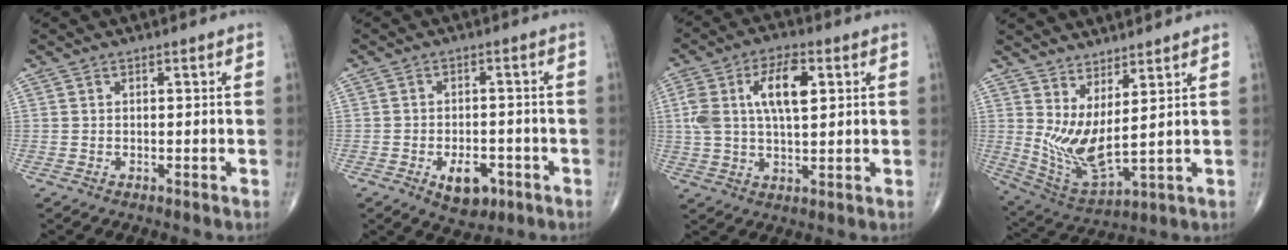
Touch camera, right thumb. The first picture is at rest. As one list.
[{"total": 6.7, "force": [-2.9, 3.9, 4.5], "torque": [-0.050, 0.010, -0.037]}, {"total": 11.5, "force": [2.8, 5.2, 9.8], "torque": [-0.186, 0.009, 0.051]}, {"total": 10.6, "force": [3.2, 2.9, 9.7], "torque": [-0.201, -0.045, 0.076]}]